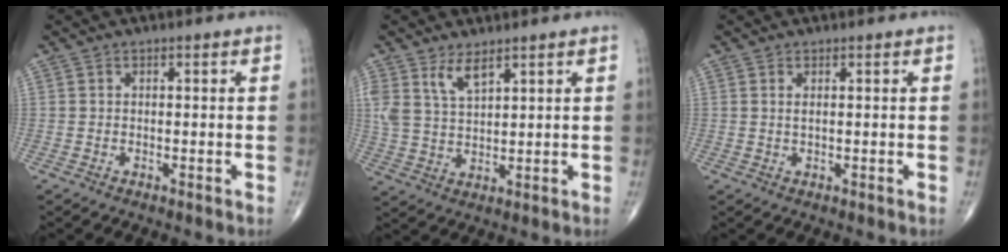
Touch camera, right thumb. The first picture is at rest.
{"total": 5.6, "force": [3.7, 2.1, 3.6], "torque": [-0.068, -0.023, 0.079]}
{"total": 1.0, "force": [0.4, 0.2, 0.9], "torque": [-0.021, 0.000, 0.009]}